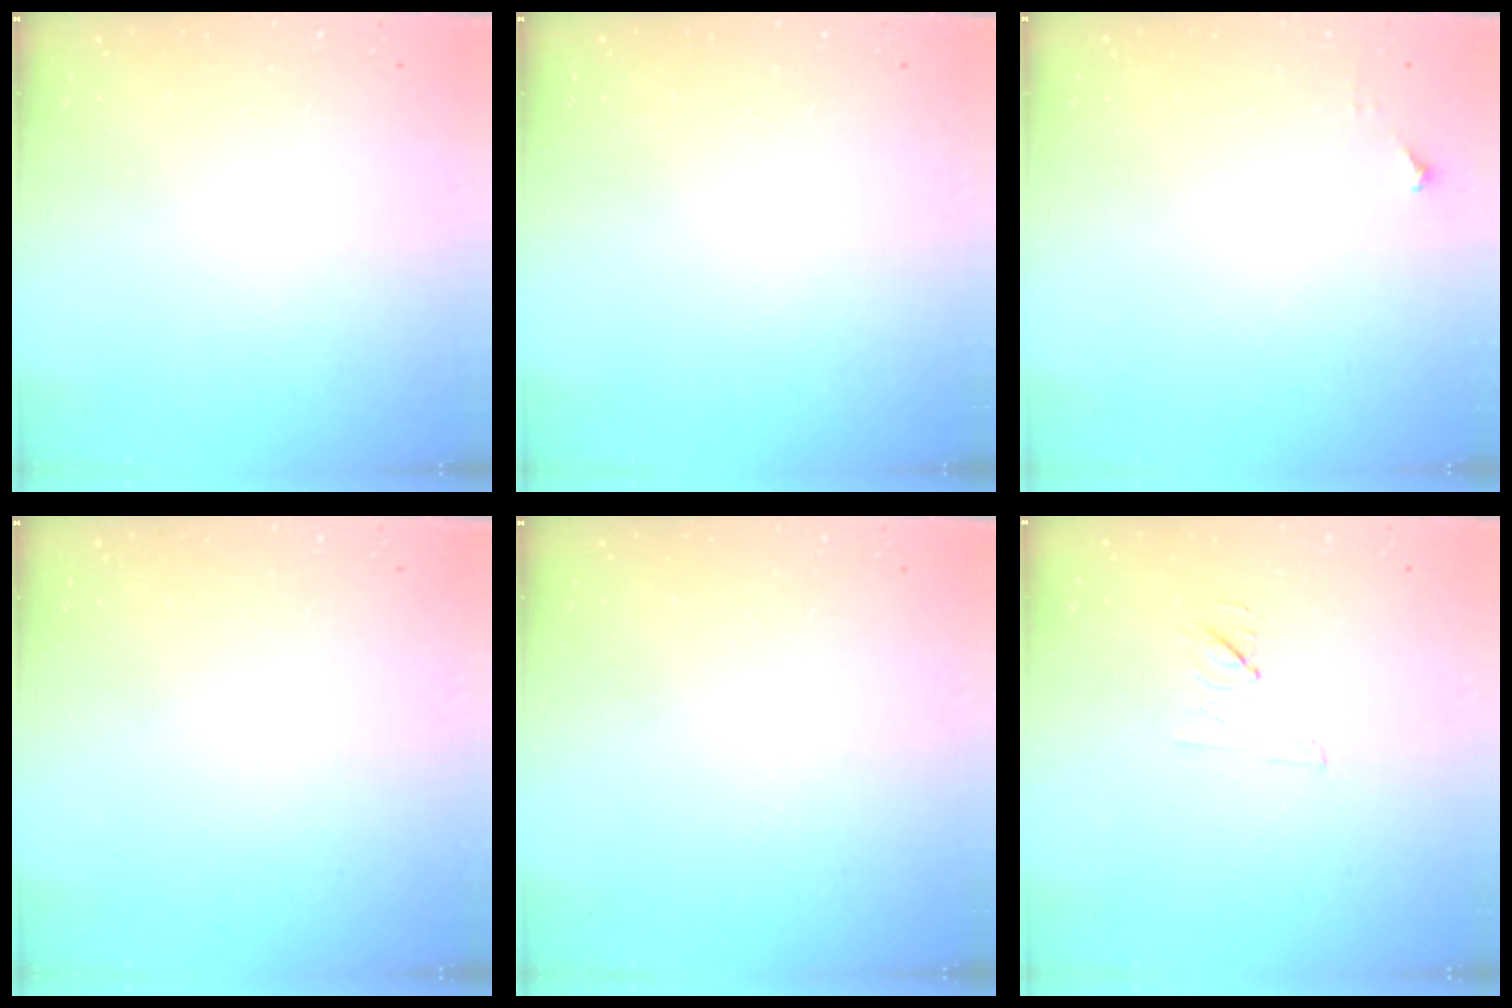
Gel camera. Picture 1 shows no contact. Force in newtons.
{"total": 0.0}
{"total": 3.4, "press": 3.3, "slide": 0.5}
{"total": 0.0}
{"total": 0.0}
{"total": 5.9, "press": 5.9, "slide": 0.9}